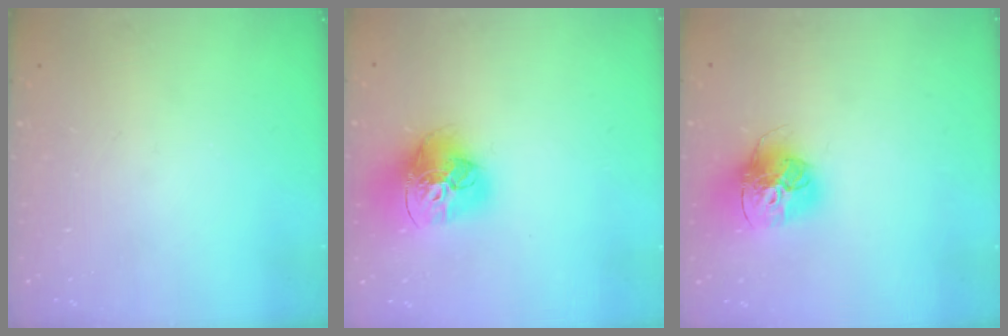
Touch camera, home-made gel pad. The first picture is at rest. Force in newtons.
{"total": 18.0, "press": 17.9, "slide": 1.9}
{"total": 16.2, "press": 16.1, "slide": 1.6}